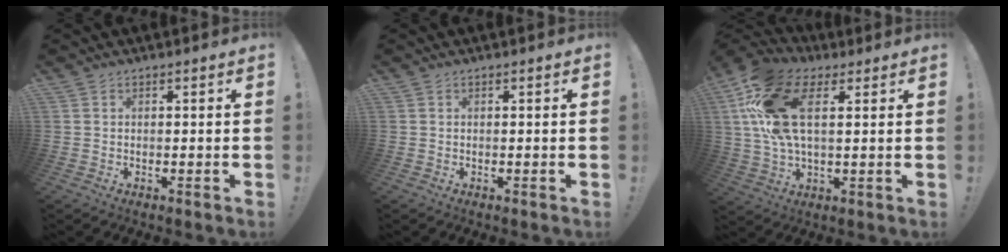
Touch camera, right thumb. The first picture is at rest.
{"total": 0.0}
{"total": 18.3, "force": [5.9, 9.8, 14.3], "torque": [-0.292, -0.004, 0.106]}